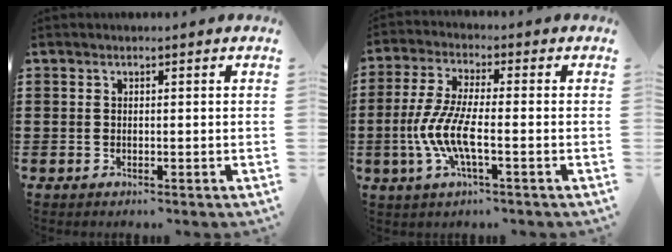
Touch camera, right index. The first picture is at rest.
{"total": 7.8, "force": [-2.4, 1.9, 7.2], "torque": [-0.172, -0.017, -0.055]}